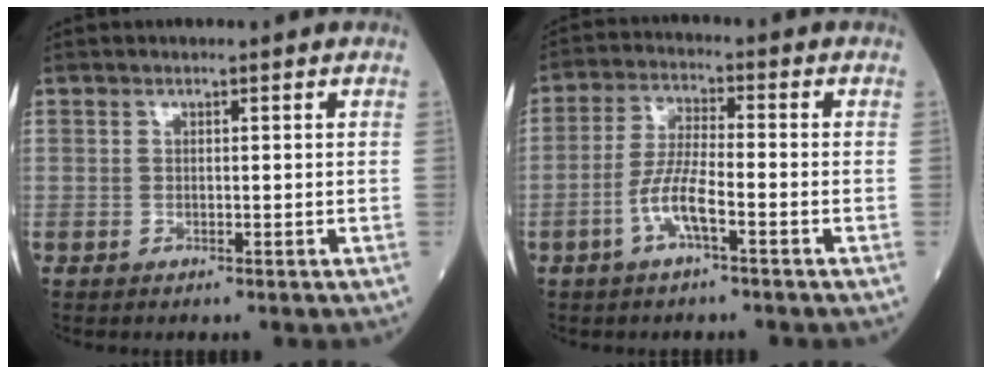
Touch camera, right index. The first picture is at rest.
{"total": 6.1, "force": [-2.7, 0.8, 5.4], "torque": [-0.114, 0.004, -0.054]}